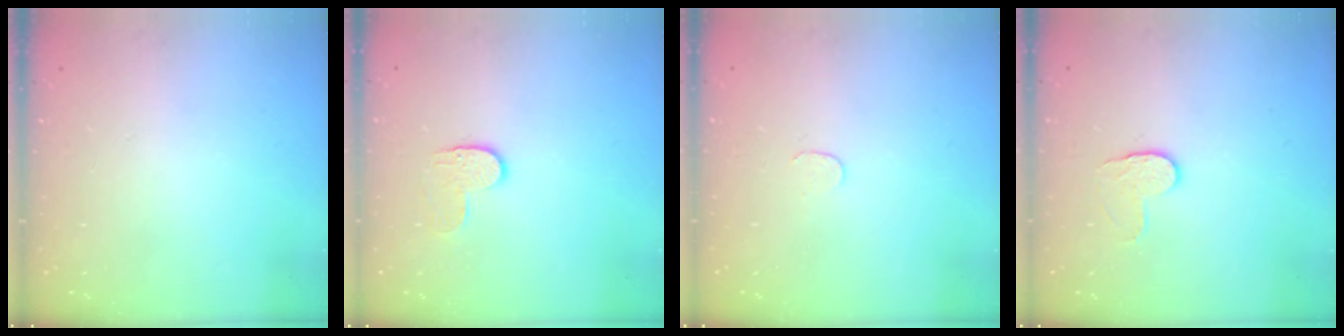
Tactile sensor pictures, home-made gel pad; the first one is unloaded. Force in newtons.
{"total": 4.1, "press": 4.1, "slide": 0.3}
{"total": 3.5, "press": 3.5, "slide": 0.3}
{"total": 4.3, "press": 4.3, "slide": 0.4}